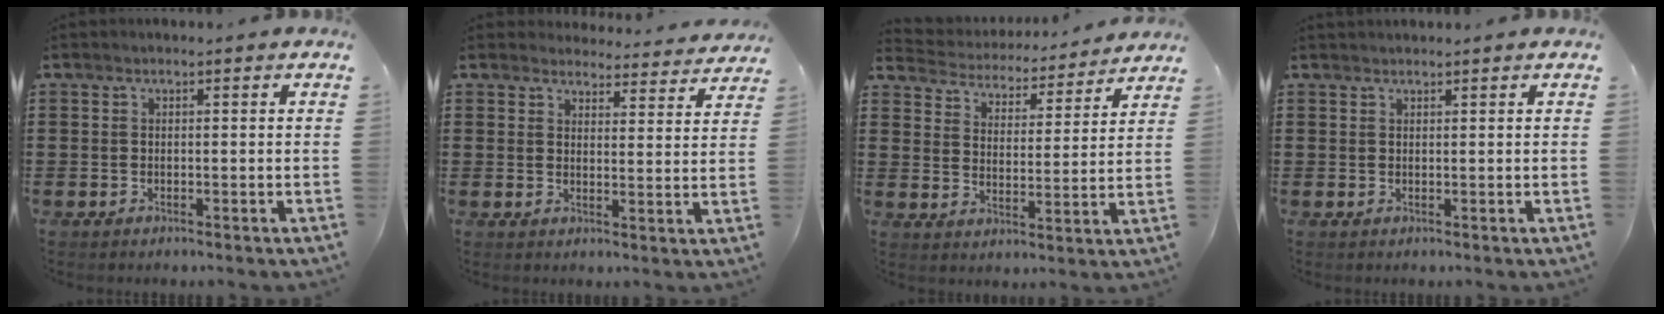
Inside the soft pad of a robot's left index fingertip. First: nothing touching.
{"total": 4.0, "force": [4.0, 0.5, 0.4], "torque": [-0.016, -0.024, 0.069]}
{"total": 3.7, "force": [3.7, 0.2, -0.2], "torque": [-0.021, -0.032, 0.057]}
{"total": 0.9, "force": [0.9, 0.0, 0.1], "torque": [-0.003, 0.000, 0.018]}